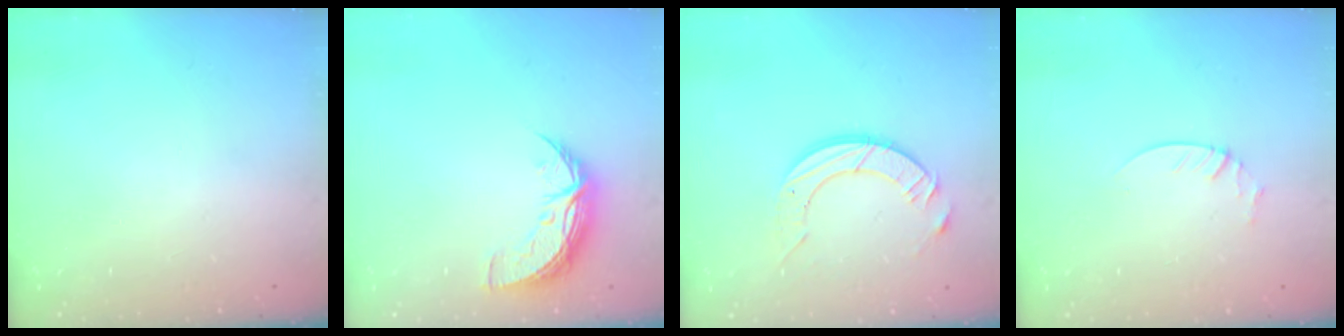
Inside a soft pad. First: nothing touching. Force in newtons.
{"total": 8.8, "press": 8.8, "slide": 0.4}
{"total": 10.4, "press": 10.3, "slide": 0.9}
{"total": 2.1, "press": 2.1, "slide": 0.2}